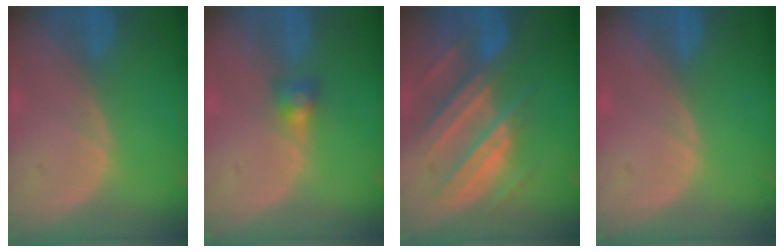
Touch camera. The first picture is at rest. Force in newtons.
{"total": 2.9, "press": 2.5, "slide": 1.5}
{"total": 10.2, "press": 9.0, "slide": 4.7}
{"total": 0.0}